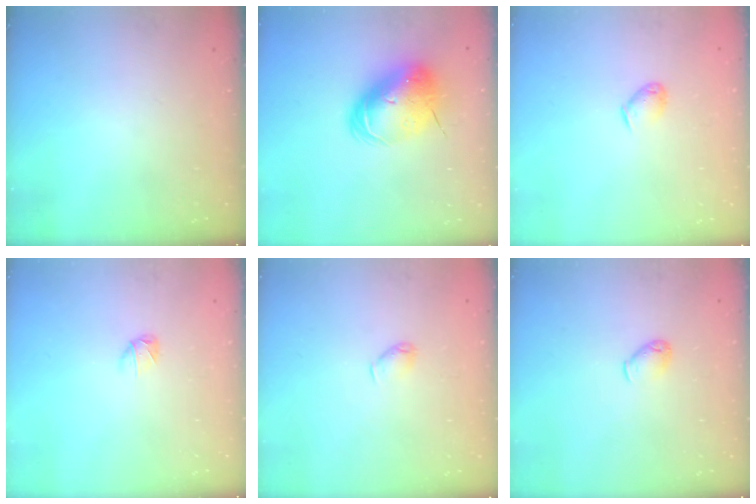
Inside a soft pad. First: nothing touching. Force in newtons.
{"total": 11.8, "press": 11.7, "slide": 2.0}
{"total": 3.7, "press": 3.7, "slide": 0.7}
{"total": 2.8, "press": 2.7, "slide": 0.5}
{"total": 3.5, "press": 3.4, "slide": 0.7}
{"total": 4.1, "press": 4.0, "slide": 0.6}